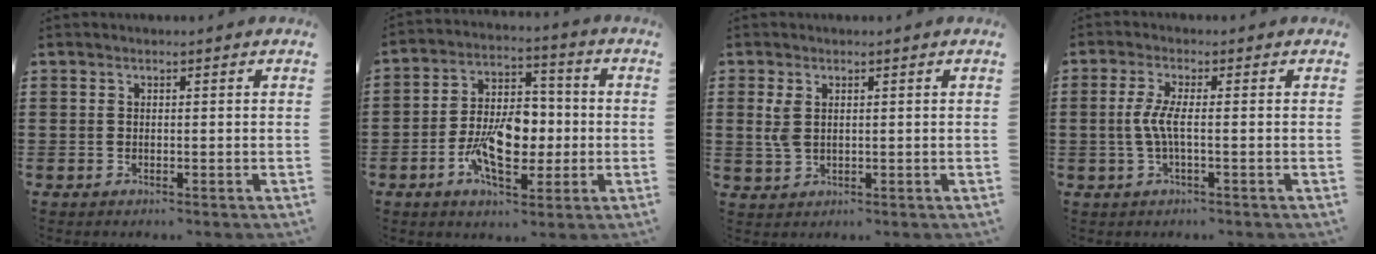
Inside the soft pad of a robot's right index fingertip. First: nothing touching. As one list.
[{"total": 9.9, "force": [-2.0, 5.7, 7.9], "torque": [-0.145, 0.002, -0.040]}, {"total": 3.0, "force": [0.9, 1.8, 2.2], "torque": [-0.055, 0.004, 0.014]}, {"total": 3.9, "force": [-0.4, 0.5, 3.8], "torque": [-0.093, -0.008, -0.017]}]